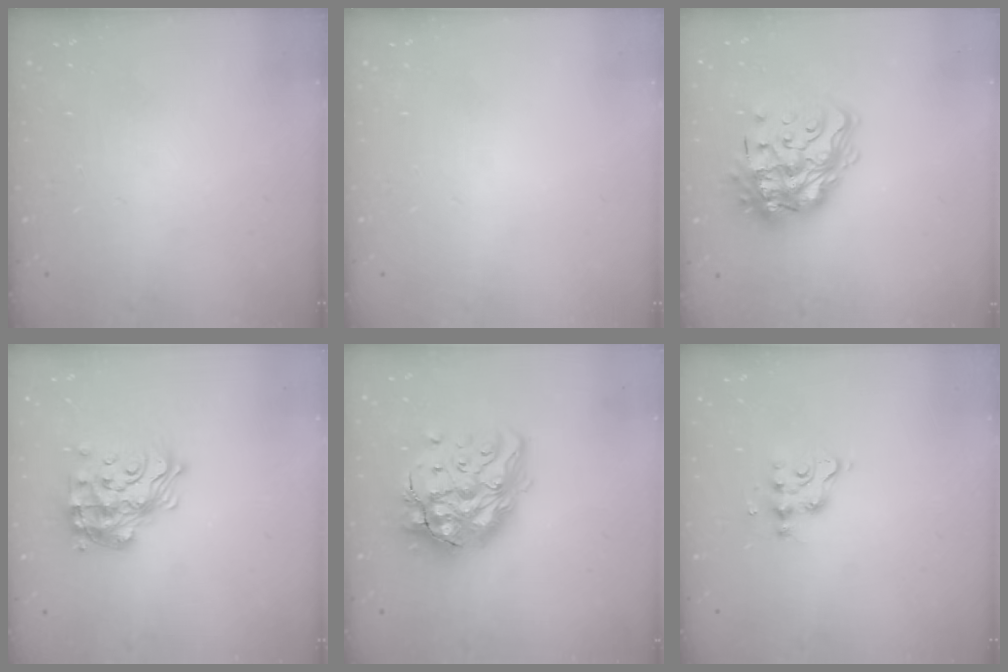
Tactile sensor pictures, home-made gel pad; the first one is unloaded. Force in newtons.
{"total": 0.0}
{"total": 17.9, "press": 17.8, "slide": 2.0}
{"total": 18.4, "press": 18.4, "slide": 1.0}
{"total": 20.6, "press": 20.4, "slide": 2.4}
{"total": 4.8, "press": 4.7, "slide": 0.4}